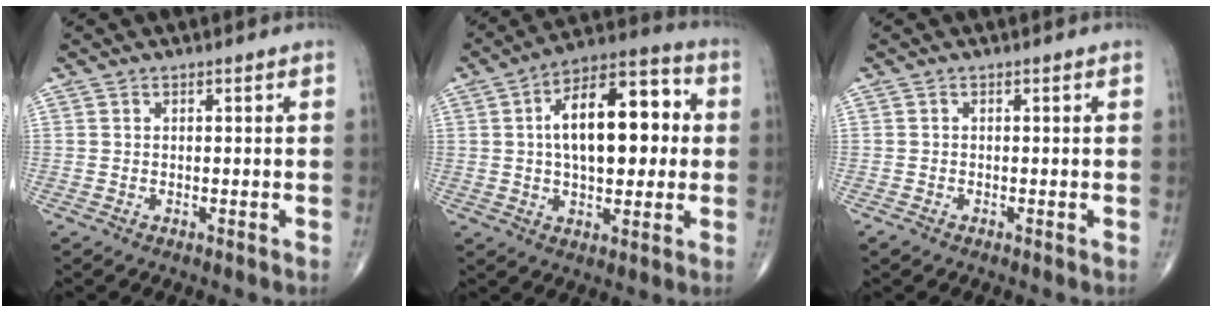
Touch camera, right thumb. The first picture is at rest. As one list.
[{"total": 18.2, "force": [2.2, 9.2, 15.6], "torque": [-0.217, 0.026, 0.027]}, {"total": 1.0, "force": [-0.7, 0.4, 0.6], "torque": [-0.014, -0.003, -0.016]}]